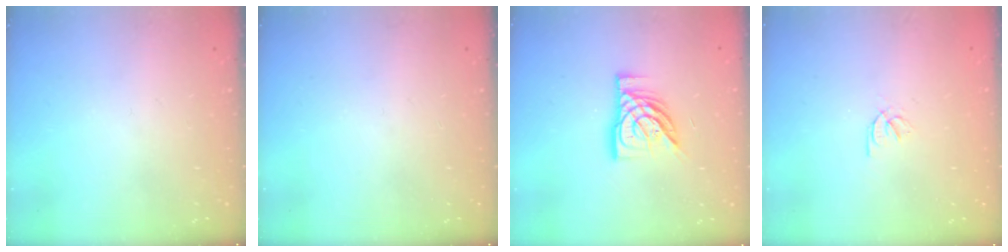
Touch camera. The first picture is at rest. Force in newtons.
{"total": 0.0}
{"total": 13.3, "press": 13.2, "slide": 1.2}
{"total": 2.2, "press": 2.2, "slide": 0.2}